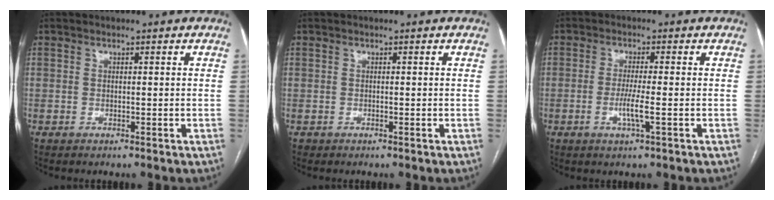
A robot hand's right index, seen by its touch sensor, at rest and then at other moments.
{"total": 0.0}
{"total": 3.7, "force": [-1.0, -0.3, 3.5], "torque": [-0.073, -0.008, -0.021]}